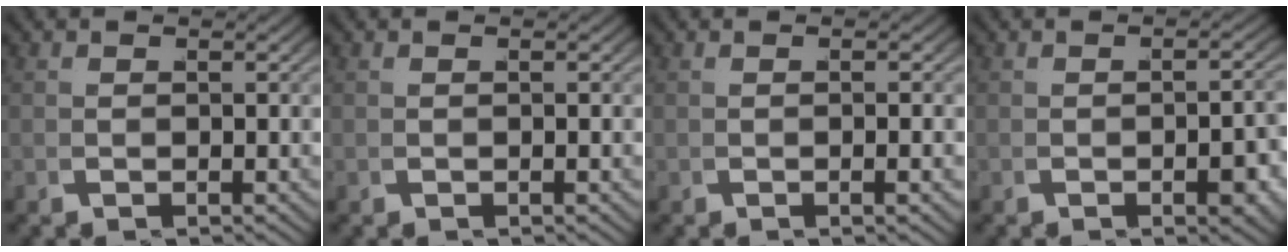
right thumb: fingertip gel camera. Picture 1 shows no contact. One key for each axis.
{"total": 0.0}
{"total": 1.3, "fx": -0.1, "fy": -0.1, "fz": 1.2, "tx": -0.024, "ty": 0.009, "tz": -0.003}
{"total": 2.6, "fx": -0.9, "fy": 0.9, "fz": 2.3, "tx": -0.028, "ty": 0.006, "tz": -0.015}